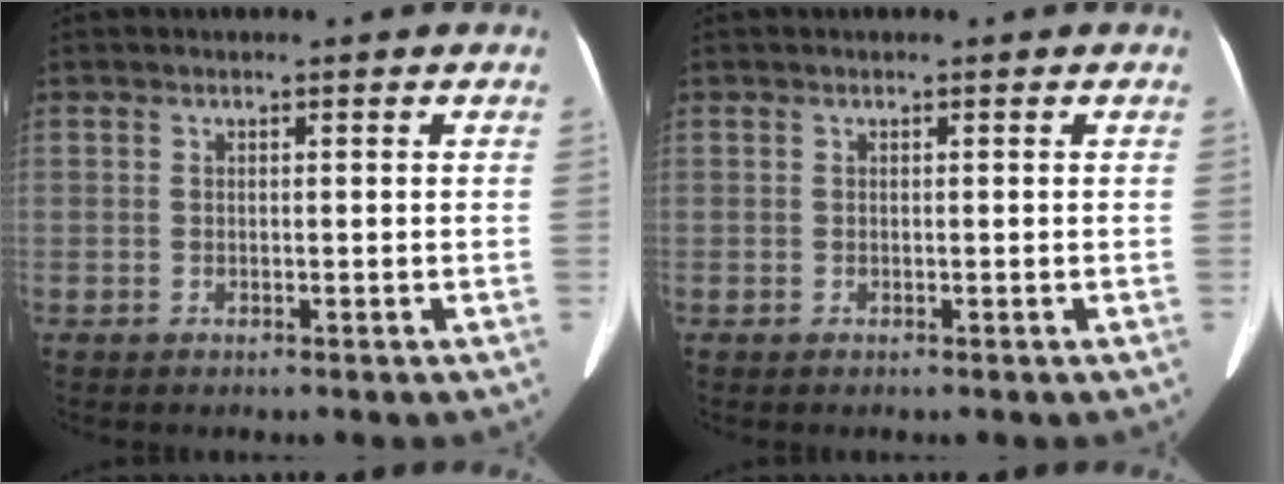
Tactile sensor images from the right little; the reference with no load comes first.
{"total": 0.0}